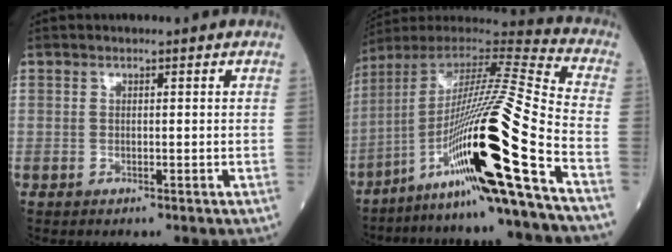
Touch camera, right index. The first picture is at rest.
{"total": 23.5, "force": [-10.9, -1.6, 20.8], "torque": [-0.370, -0.028, -0.200]}